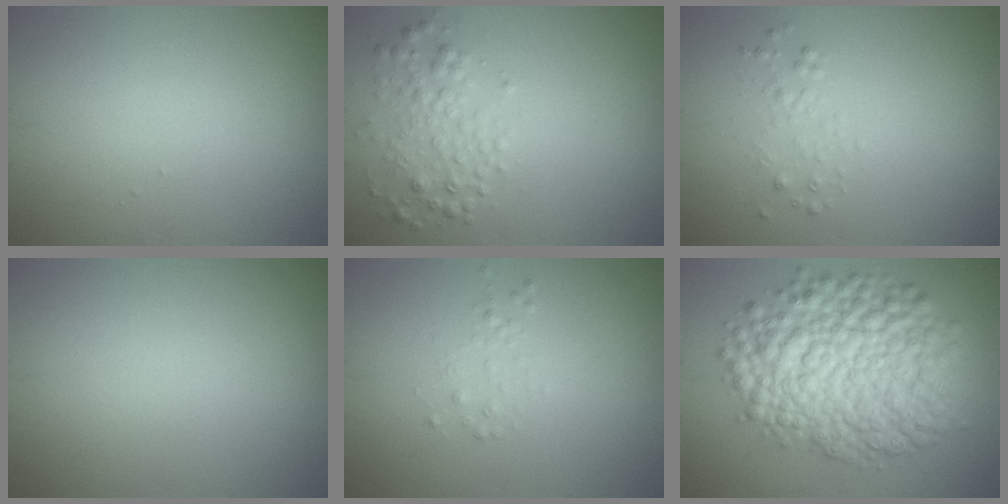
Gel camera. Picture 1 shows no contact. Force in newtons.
{"total": 2.4, "press": 2.4, "slide": 0.1}
{"total": 1.0, "press": 1.0, "slide": 0.0}
{"total": 0.0}
{"total": 0.8, "press": 0.8, "slide": 0.1}
{"total": 10.2, "press": 10.2, "slide": 0.3}